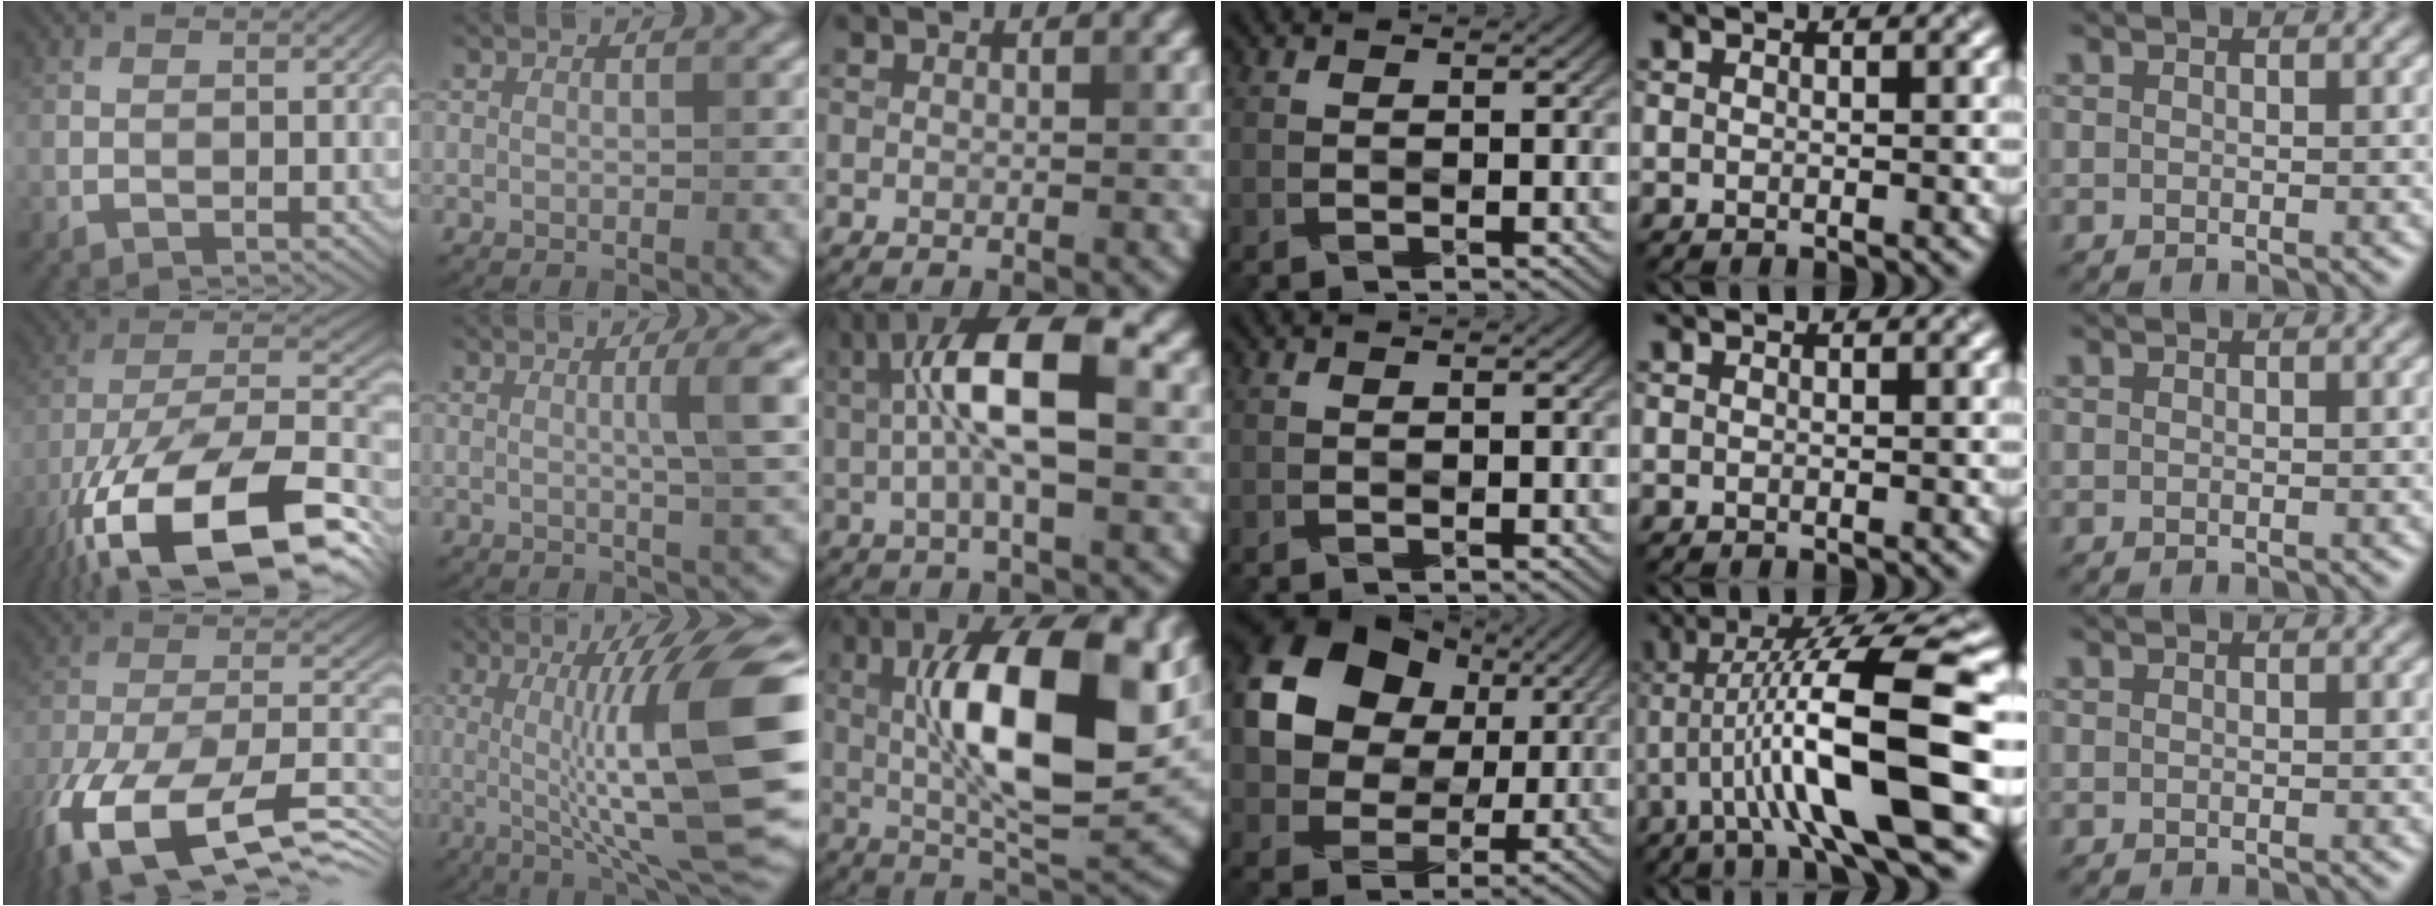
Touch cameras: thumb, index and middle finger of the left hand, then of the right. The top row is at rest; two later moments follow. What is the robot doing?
{"motion": "wrap", "object": "ribbon"}